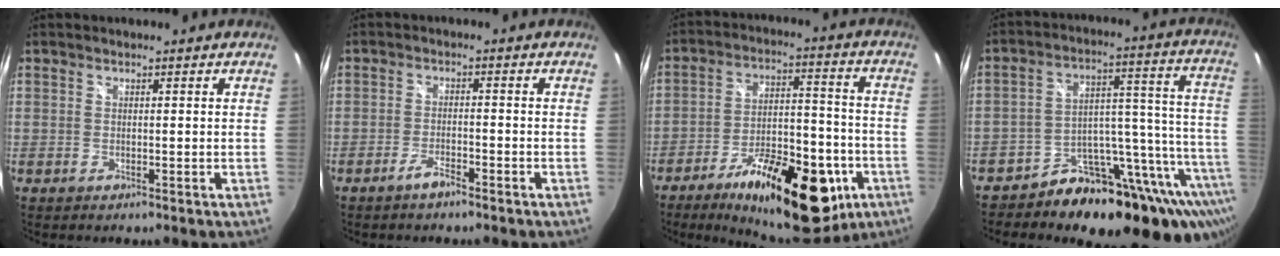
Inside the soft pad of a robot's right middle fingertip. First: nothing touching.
{"total": 2.9, "force": [-2.3, 0.6, 1.6], "torque": [-0.045, 0.000, -0.045]}
{"total": 22.9, "force": [-12.4, 9.8, 16.6], "torque": [-0.256, -0.003, -0.171]}
{"total": 22.3, "force": [-15.3, 10.0, 12.7], "torque": [-0.136, 0.021, -0.226]}